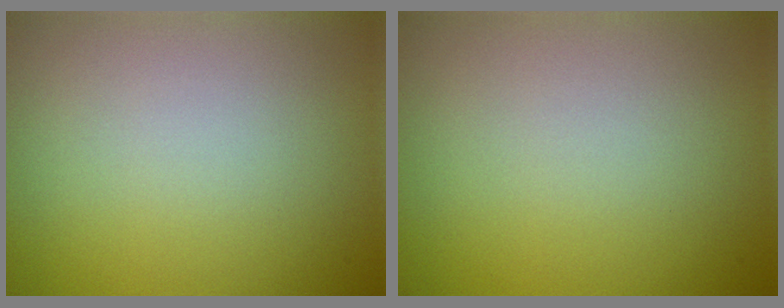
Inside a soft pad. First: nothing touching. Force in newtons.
{"total": 0.0}